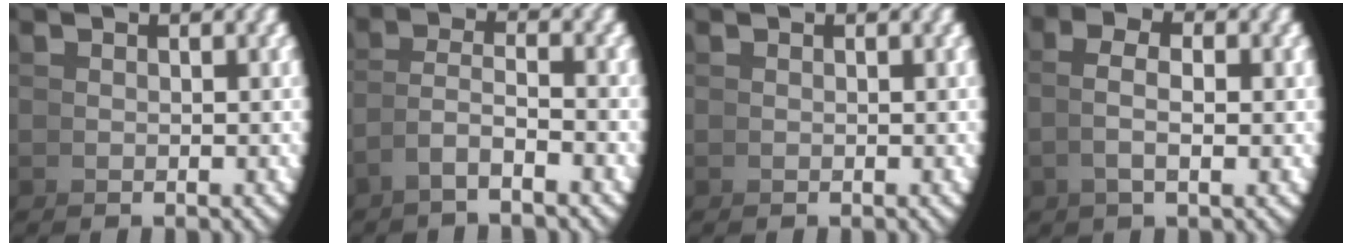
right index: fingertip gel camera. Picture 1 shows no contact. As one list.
[{"total": 2.8, "force": [-1.2, 0.7, 2.5], "torque": [-0.050, -0.009, -0.017]}, {"total": 0.0}, {"total": 2.6, "force": [0.7, 0.2, 2.5], "torque": [-0.049, 0.005, 0.013]}]